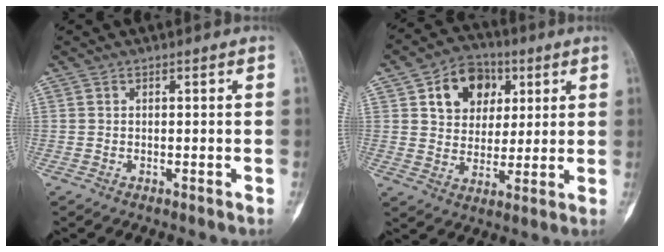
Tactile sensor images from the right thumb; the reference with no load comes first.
{"total": 12.2, "force": [4.8, 9.2, 6.5], "torque": [-0.059, -0.008, 0.079]}